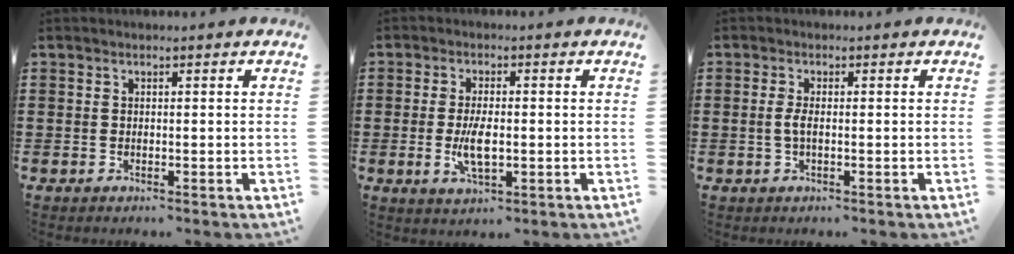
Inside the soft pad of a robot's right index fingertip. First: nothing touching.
{"total": 5.3, "force": [-0.7, 2.2, 4.7], "torque": [-0.104, -0.006, -0.016]}
{"total": 2.0, "force": [-0.2, 0.4, 2.0], "torque": [-0.052, -0.008, -0.009]}